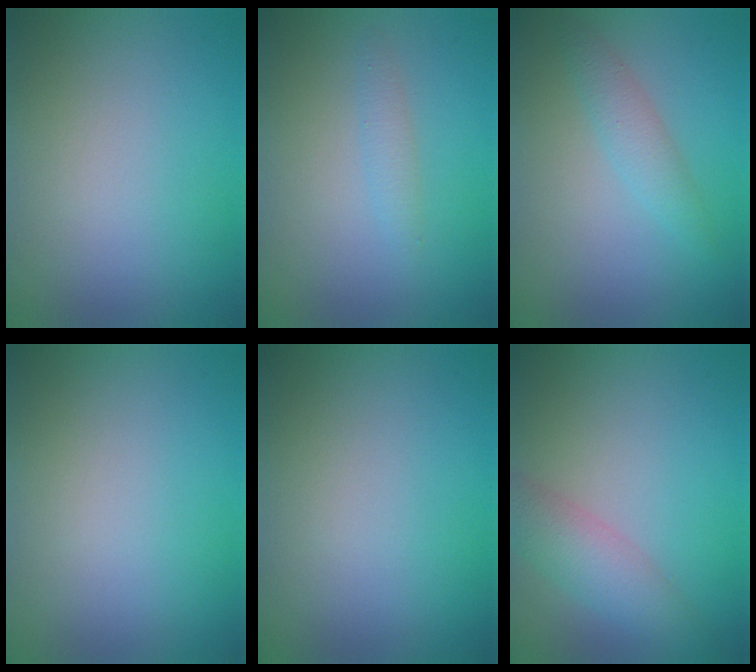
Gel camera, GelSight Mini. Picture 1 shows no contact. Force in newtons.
{"total": 1.2, "press": 1.2, "slide": 0.0}
{"total": 2.0, "press": 2.0, "slide": 0.0}
{"total": 0.0}
{"total": 0.0}
{"total": 3.6, "press": 3.6, "slide": 0.2}